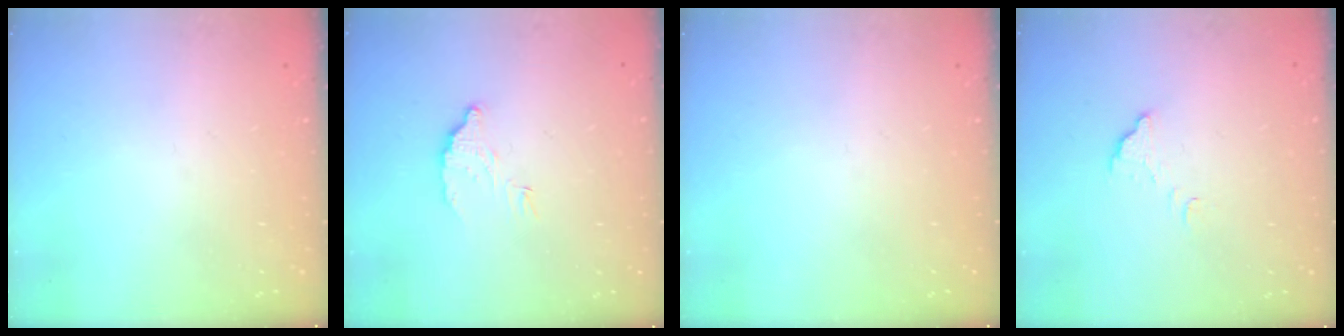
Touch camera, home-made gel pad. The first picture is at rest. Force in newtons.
{"total": 5.8, "press": 5.8, "slide": 0.3}
{"total": 0.0}
{"total": 4.7, "press": 4.7, "slide": 0.2}